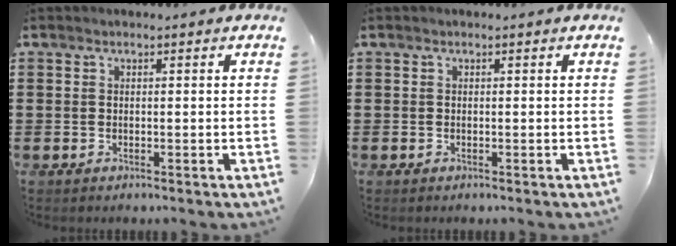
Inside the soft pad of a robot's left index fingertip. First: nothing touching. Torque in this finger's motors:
{"motor_torque": [0.00, 0.00, 0.00, -0.01]}